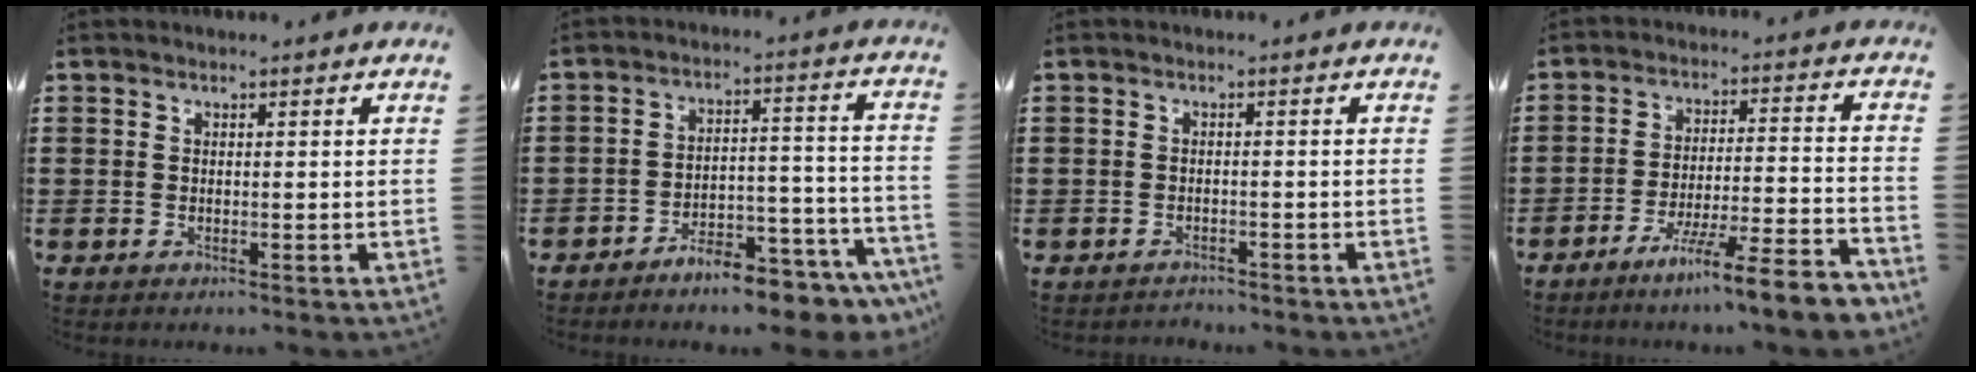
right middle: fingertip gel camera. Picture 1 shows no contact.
{"total": 6.7, "force": [-6.4, 0.6, 1.7], "torque": [-0.021, 0.015, -0.121]}
{"total": 1.1, "force": [-1.1, 0.2, -0.1], "torque": [-0.003, 0.002, -0.025]}
{"total": 9.0, "force": [-7.5, -0.6, 4.9], "torque": [-0.077, -0.003, -0.143]}